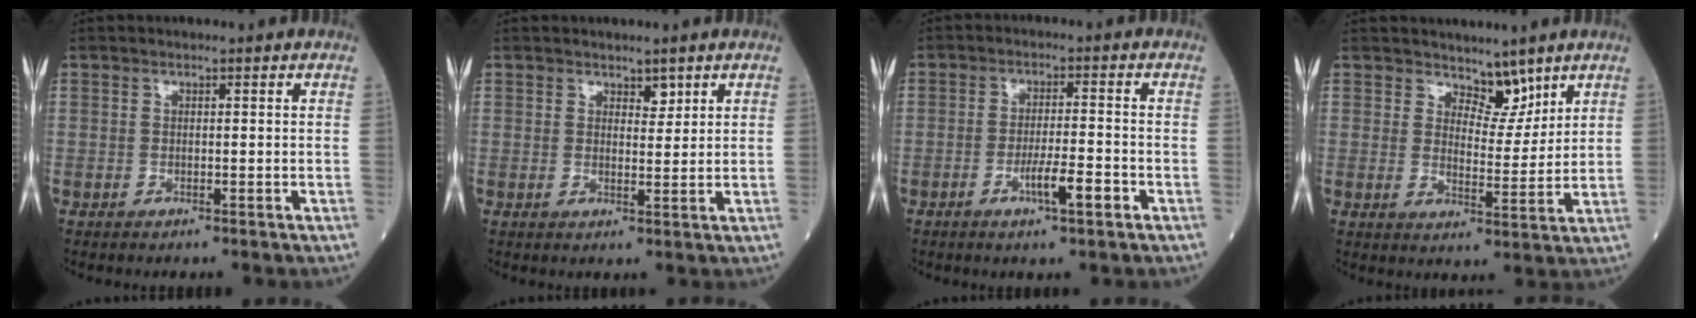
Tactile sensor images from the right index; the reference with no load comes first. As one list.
[{"total": 1.9, "force": [1.4, 0.8, 0.9], "torque": [-0.015, -0.005, 0.024]}, {"total": 5.2, "force": [-2.4, 0.5, 4.6], "torque": [-0.079, -0.003, -0.042]}, {"total": 5.0, "force": [4.2, 2.2, 1.6], "torque": [-0.018, -0.010, 0.074]}]